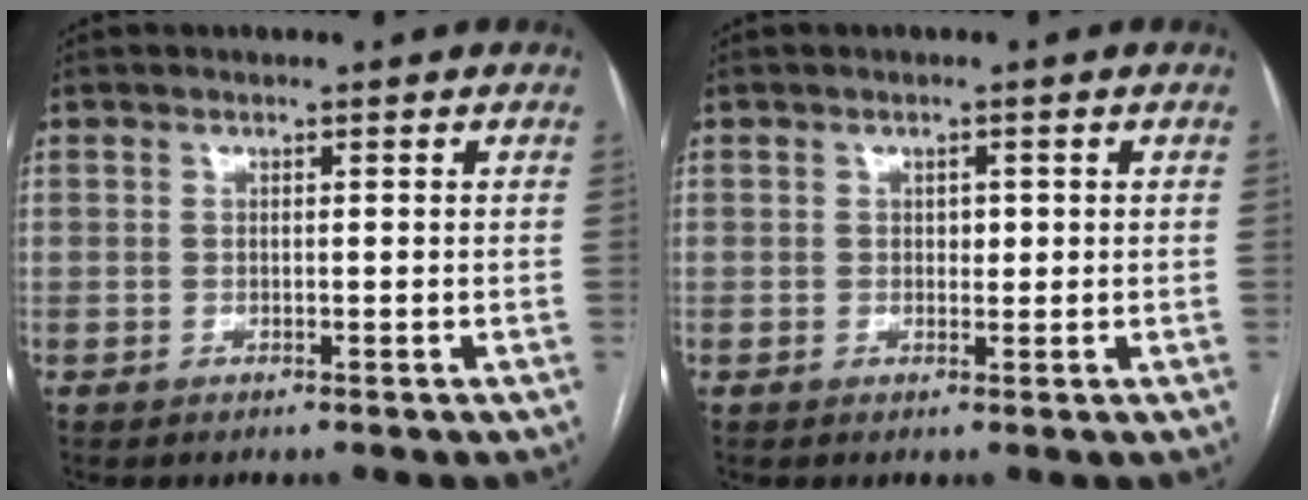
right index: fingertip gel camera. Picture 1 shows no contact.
{"total": 1.3, "force": [0.2, 0.9, 0.9], "torque": [-0.010, 0.002, 0.004]}